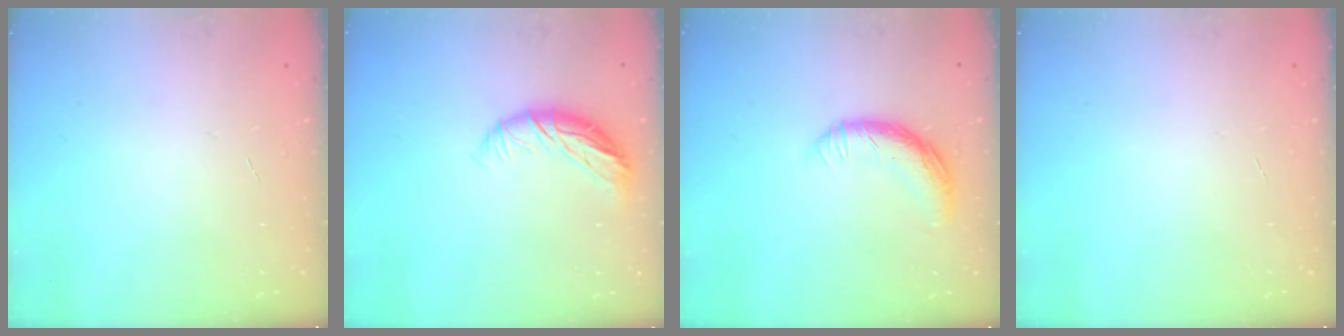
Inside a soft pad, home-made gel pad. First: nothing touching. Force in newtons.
{"total": 10.5, "press": 10.3, "slide": 1.6}
{"total": 11.4, "press": 11.3, "slide": 1.4}
{"total": 0.0}